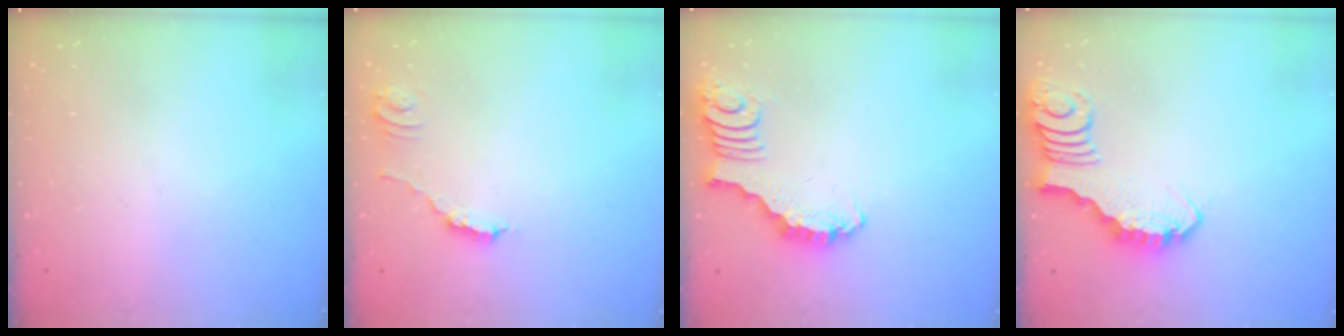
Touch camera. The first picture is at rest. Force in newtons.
{"total": 2.0, "press": 2.0, "slide": 0.4}
{"total": 2.8, "press": 2.8, "slide": 0.3}
{"total": 2.4, "press": 2.4, "slide": 0.3}